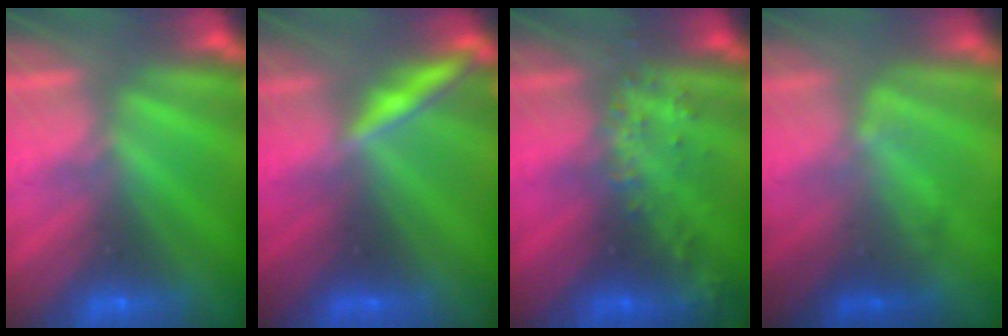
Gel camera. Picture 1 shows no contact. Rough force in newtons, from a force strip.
{"total": 2.0}
{"total": 2.8}
{"total": 2.0}